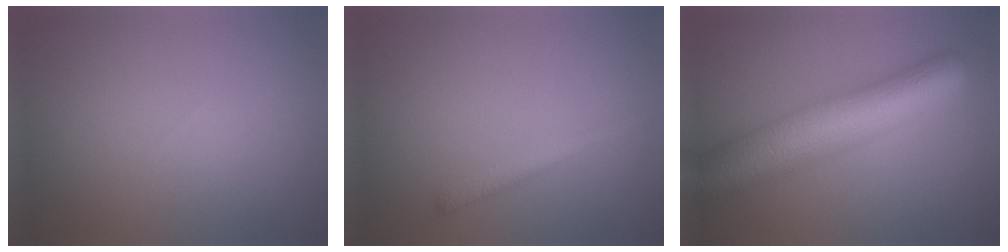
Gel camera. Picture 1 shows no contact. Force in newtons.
{"total": 1.5, "press": 1.5, "slide": 0.1}
{"total": 10.1, "press": 10.0, "slide": 0.2}